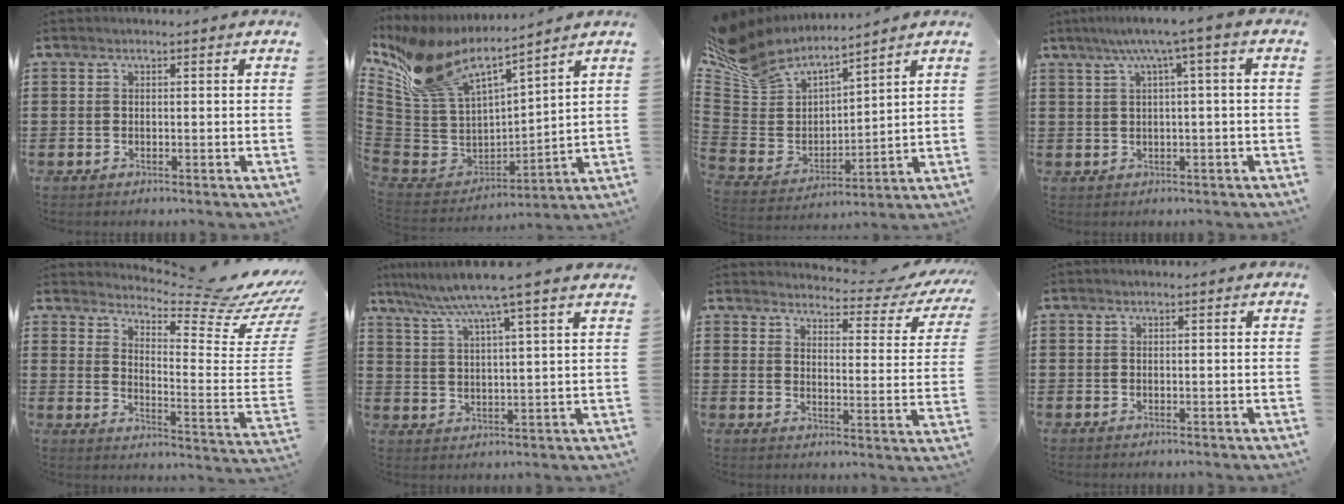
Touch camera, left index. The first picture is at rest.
{"total": 10.4, "force": [8.4, 3.6, 5.0], "torque": [-0.144, -0.055, 0.151]}
{"total": 6.7, "force": [6.1, 2.6, 0.6], "torque": [-0.057, -0.051, 0.109]}
{"total": 4.2, "force": [0.7, -0.4, 4.1], "torque": [-0.080, -0.002, 0.005]}
{"total": 7.8, "force": [6.9, 0.1, 3.7], "torque": [-0.072, -0.076, 0.109]}
{"total": 7.3, "force": [5.9, -0.9, 4.1], "torque": [-0.099, -0.029, 0.098]}
{"total": 3.8, "force": [3.4, 0.3, 1.6], "torque": [-0.037, -0.032, 0.048]}
{"total": 0.0}